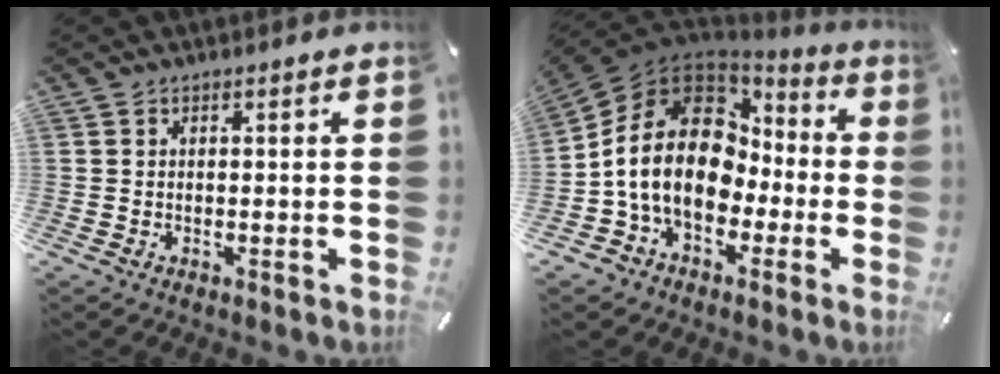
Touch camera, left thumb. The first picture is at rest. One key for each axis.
{"total": 18.6, "fx": -0.8, "fy": 14.3, "fz": 11.9, "tx": -0.247, "ty": 0.013, "tz": -0.012}